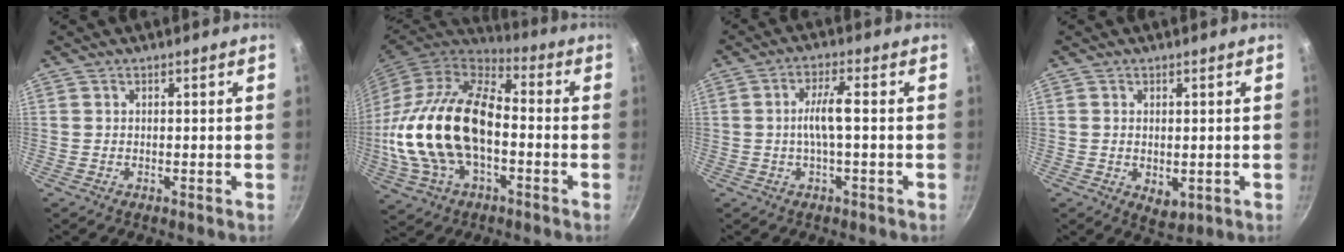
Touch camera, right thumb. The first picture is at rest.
{"total": 24.7, "force": [-2.7, 14.3, 19.9], "torque": [-0.386, 0.035, -0.055]}
{"total": 5.3, "force": [-0.4, 1.0, 5.2], "torque": [-0.108, 0.016, -0.009]}
{"total": 4.0, "force": [-0.4, 2.5, 3.1], "torque": [-0.045, -0.014, -0.001]}